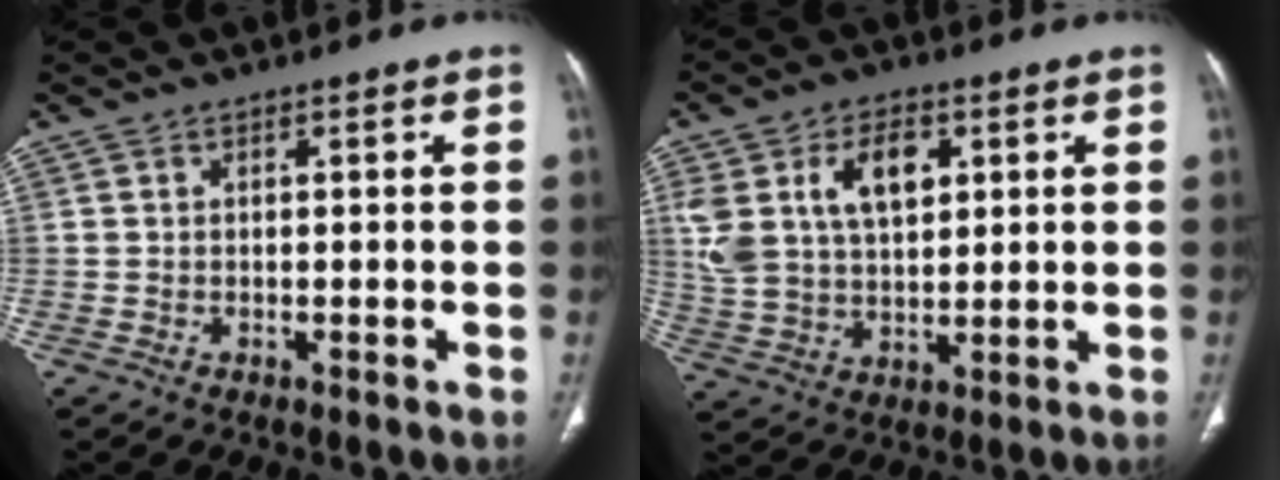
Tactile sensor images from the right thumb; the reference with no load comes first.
{"total": 13.4, "force": [4.6, 8.2, 9.6], "torque": [-0.167, -0.004, 0.096]}